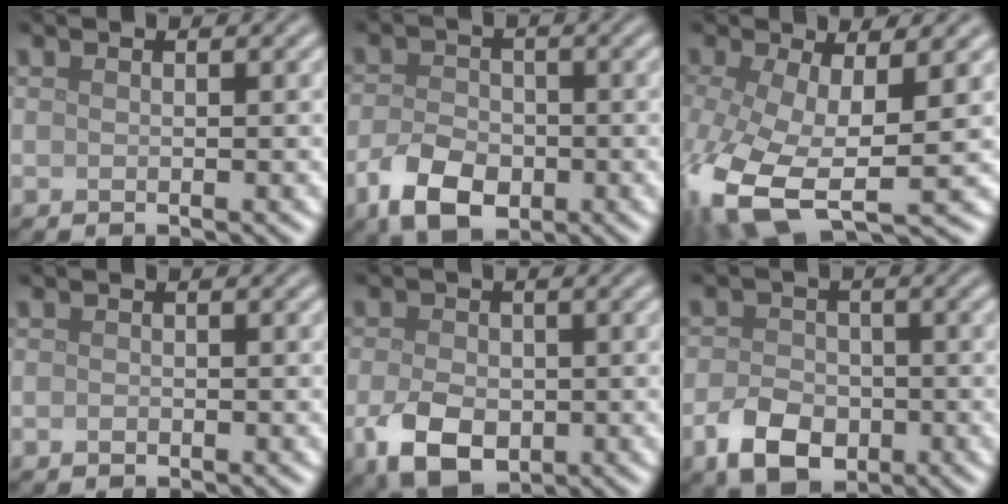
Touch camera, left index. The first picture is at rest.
{"total": 5.3, "force": [-2.4, 3.5, 3.2], "torque": [-0.065, -0.004, -0.048]}
{"total": 10.5, "force": [-2.3, 4.7, 9.1], "torque": [-0.211, -0.032, -0.037]}
{"total": 0.6, "force": [-0.2, 0.4, 0.3], "torque": [-0.006, -0.002, -0.005]}
{"total": 6.0, "force": [-1.8, 4.1, 4.1], "torque": [-0.086, -0.013, -0.033]}
{"total": 5.0, "force": [-2.0, 3.5, 2.9], "torque": [-0.054, -0.005, -0.041]}